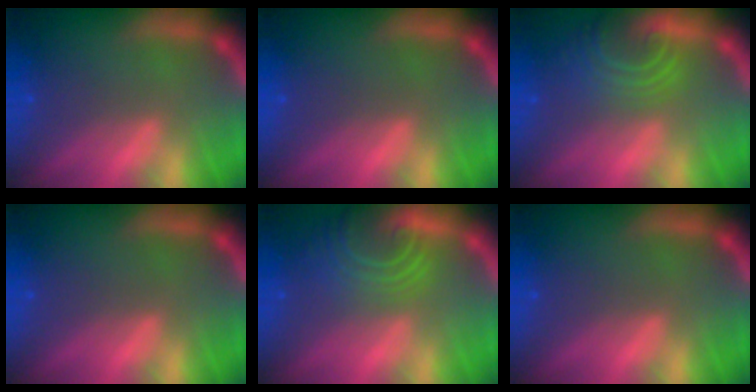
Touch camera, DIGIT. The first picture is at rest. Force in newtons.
{"total": 0.0}
{"total": 5.5}
{"total": 0.0}
{"total": 6.6}
{"total": 0.0}